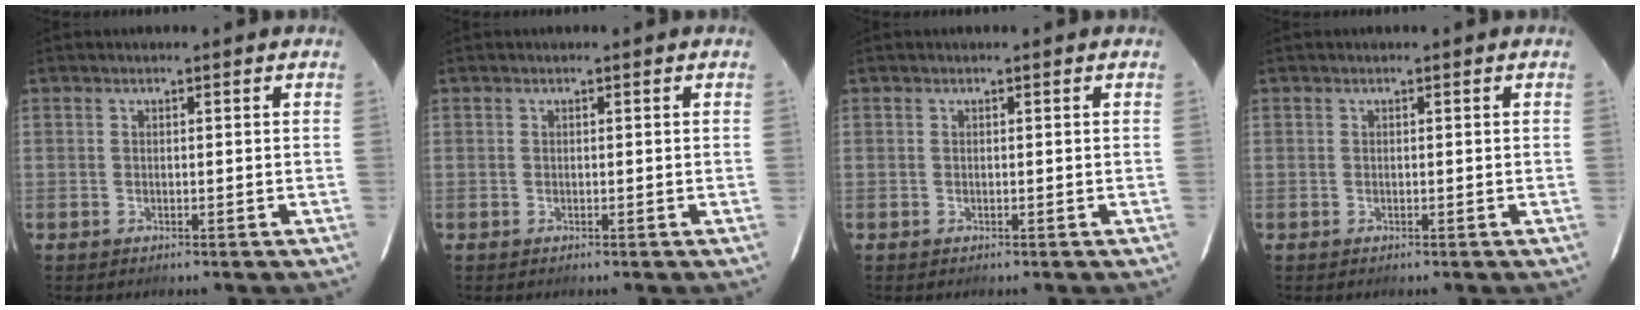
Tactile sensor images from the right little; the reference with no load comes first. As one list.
[{"total": 0.0}, {"total": 0.0}, {"total": 0.0}]